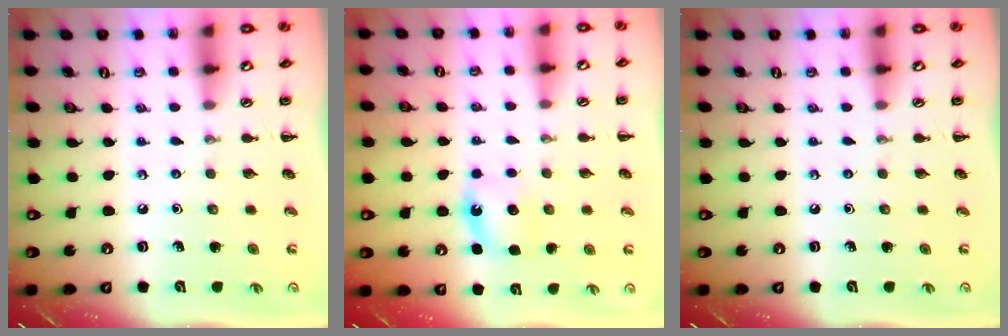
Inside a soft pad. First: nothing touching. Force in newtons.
{"total": 5.6, "press": 5.3, "slide": 1.8}
{"total": 0.0}